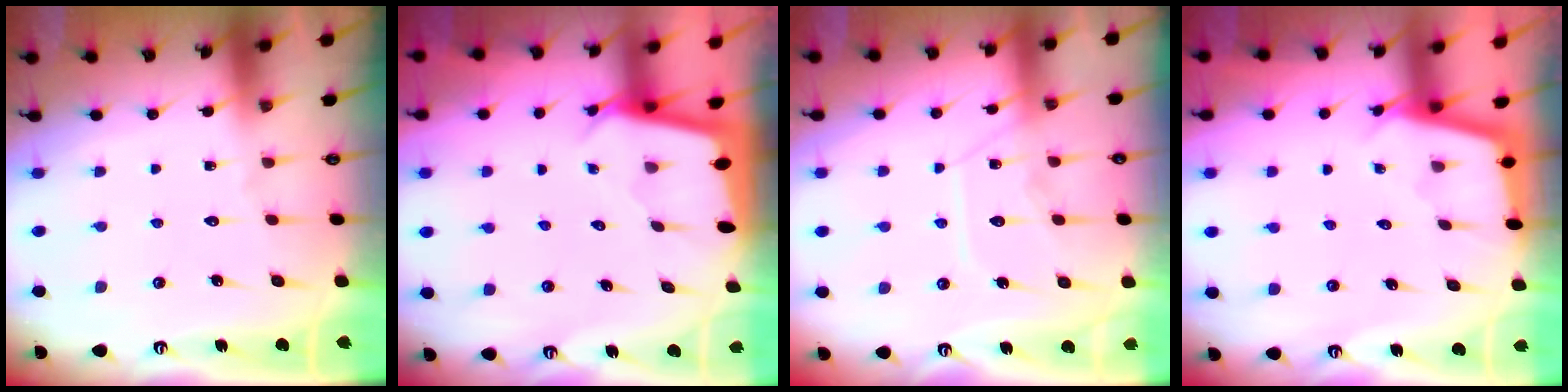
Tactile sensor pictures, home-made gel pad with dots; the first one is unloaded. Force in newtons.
{"total": 2.4, "press": 2.4, "slide": 0.2}
{"total": 10.5, "press": 10.5, "slide": 1.0}
{"total": 2.5, "press": 2.5, "slide": 0.2}